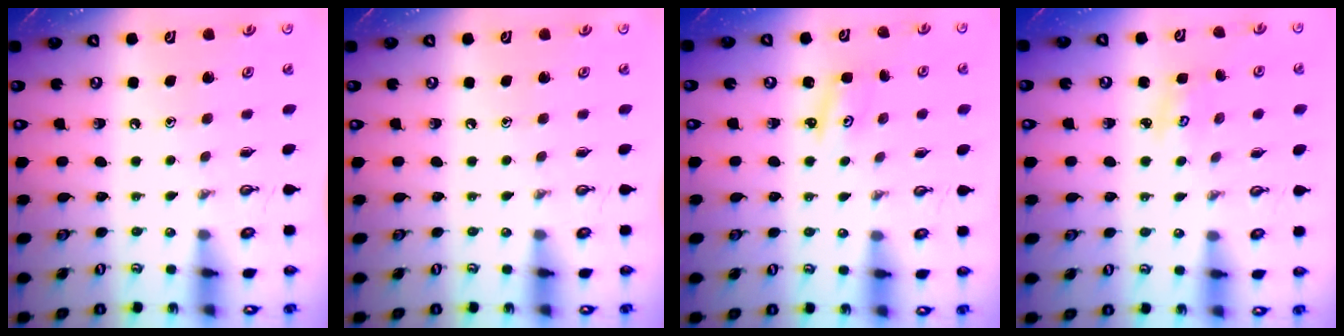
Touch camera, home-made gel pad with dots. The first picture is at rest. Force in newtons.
{"total": 0.0}
{"total": 2.2, "press": 2.2, "slide": 0.3}
{"total": 2.1, "press": 2.1, "slide": 0.2}